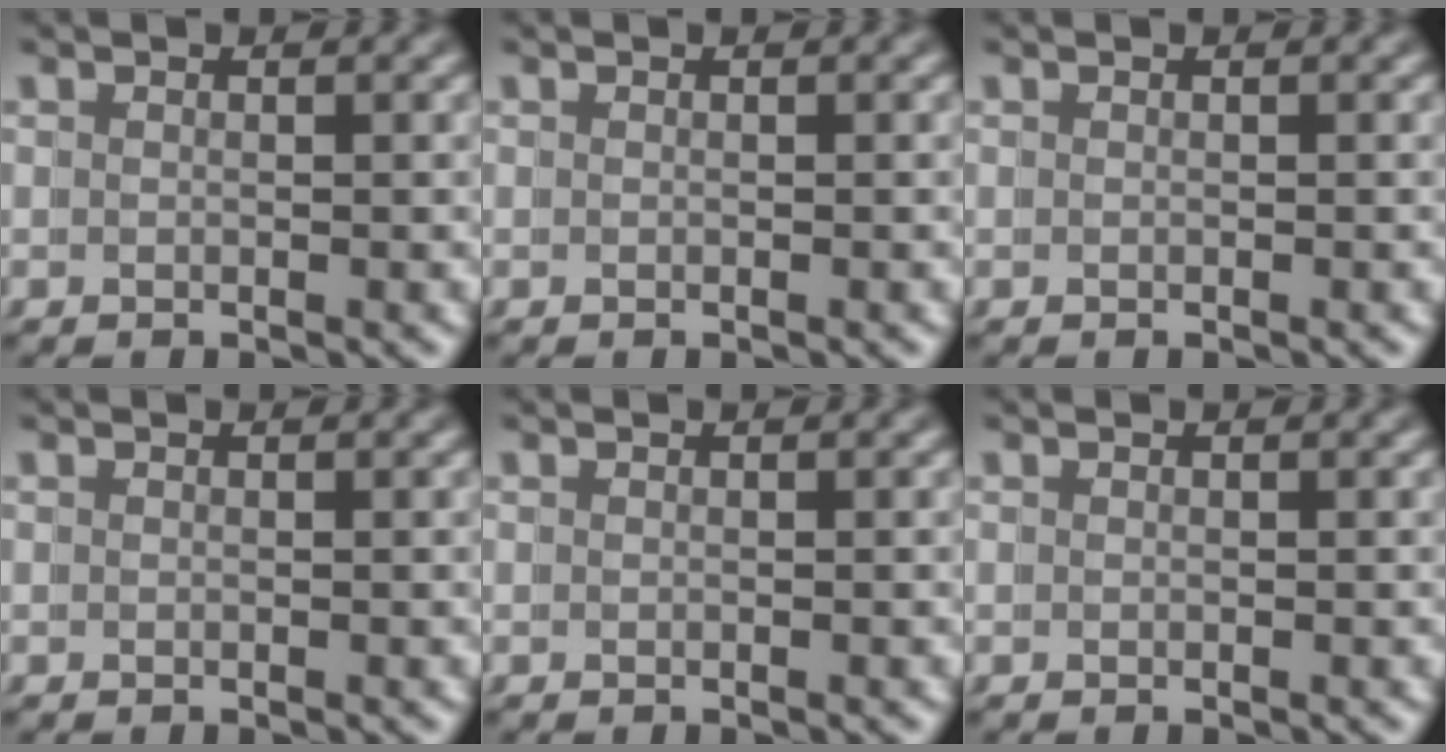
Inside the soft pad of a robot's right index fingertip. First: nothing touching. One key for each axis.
{"total": 0.0}
{"total": 0.0}
{"total": 0.0}
{"total": 0.0}
{"total": 0.0}